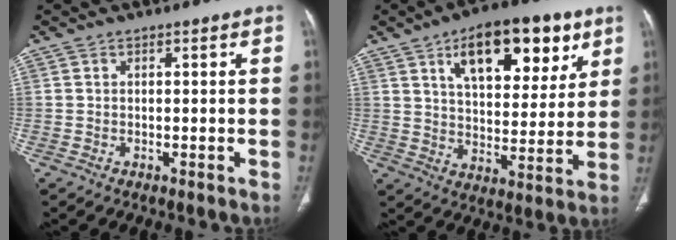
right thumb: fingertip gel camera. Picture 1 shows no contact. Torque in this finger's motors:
{"motor_torque": [0.28, 4.37, 1.42, 0.48, 0.11]}